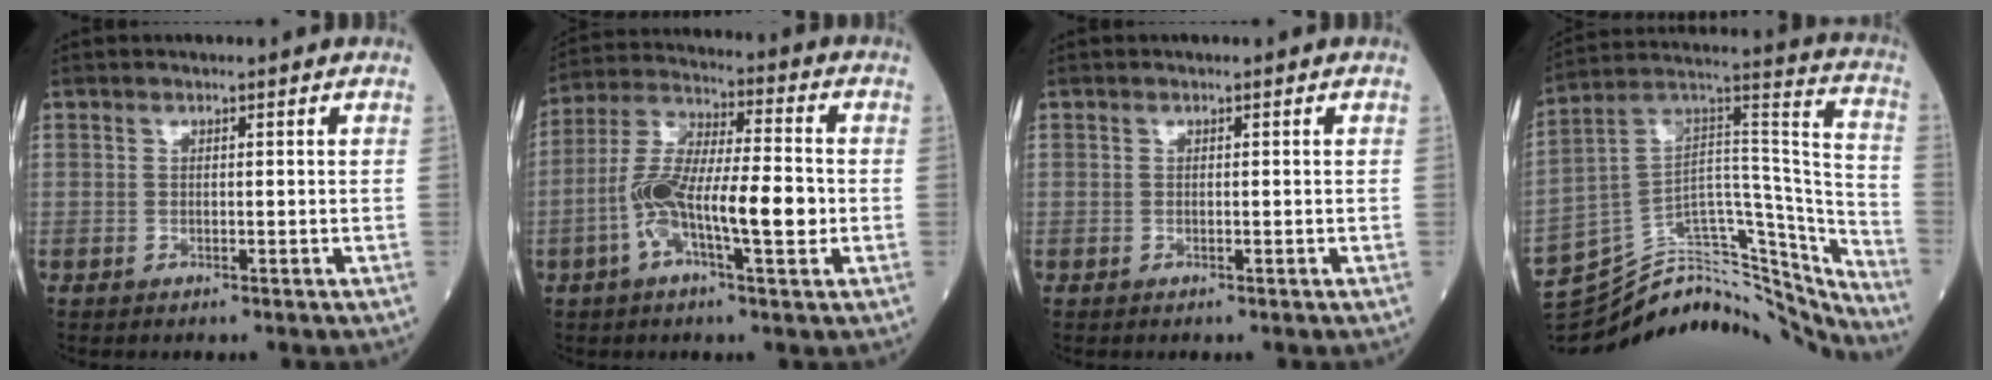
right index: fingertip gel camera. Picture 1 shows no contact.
{"total": 12.8, "force": [-2.8, 2.9, 12.1], "torque": [-0.234, 0.015, -0.053]}
{"total": 0.0}
{"total": 28.8, "force": [-26.1, 7.6, 9.4], "torque": [-0.110, 0.064, -0.375]}